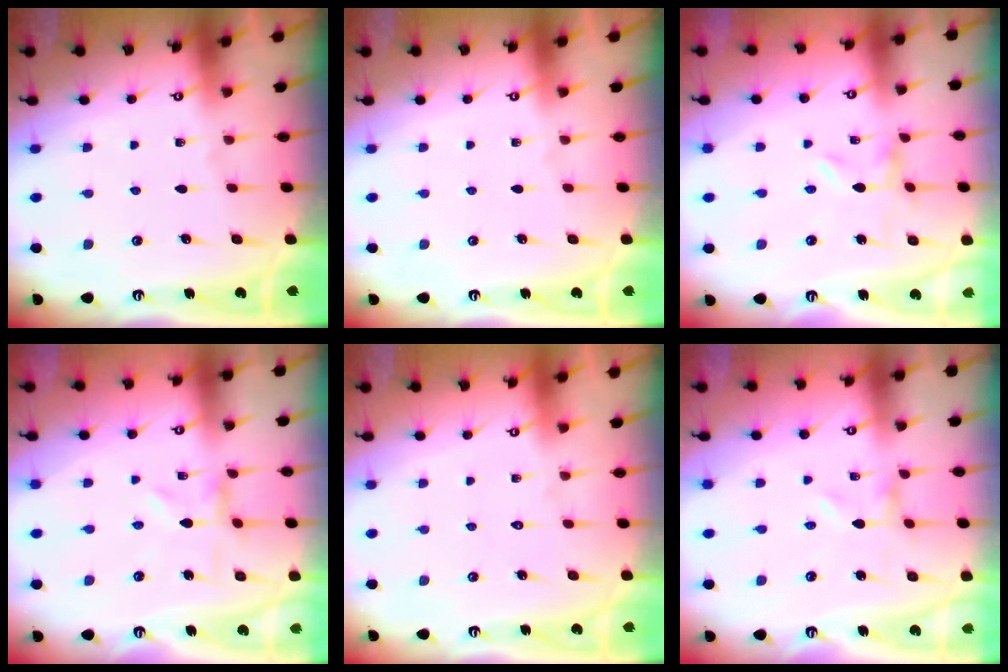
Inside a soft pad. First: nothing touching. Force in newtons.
{"total": 0.0}
{"total": 0.0}
{"total": 1.8, "press": 1.8, "slide": 0.3}
{"total": 1.7, "press": 1.7, "slide": 0.1}
{"total": 0.0}